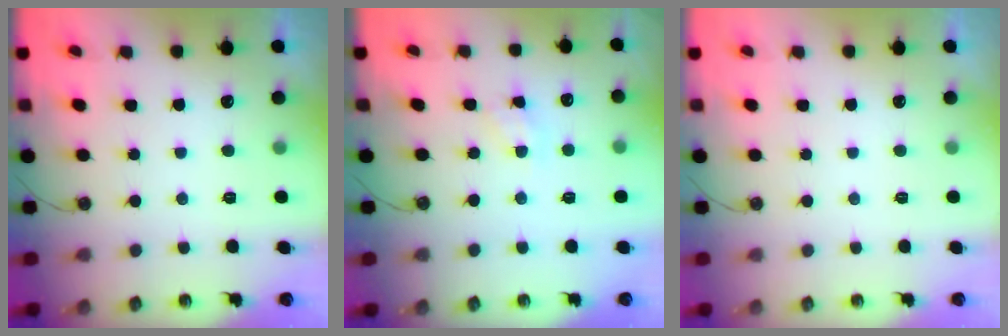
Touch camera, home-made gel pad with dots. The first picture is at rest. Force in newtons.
{"total": 4.8, "press": 4.8, "slide": 0.5}
{"total": 0.0}